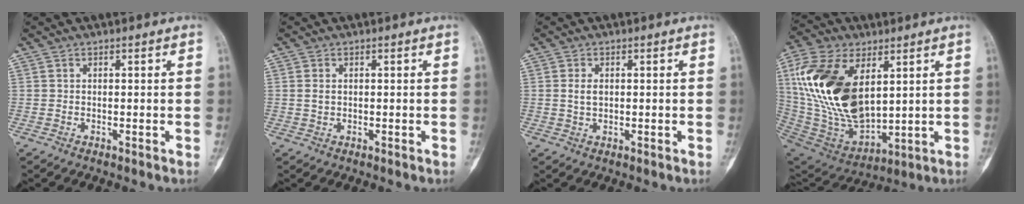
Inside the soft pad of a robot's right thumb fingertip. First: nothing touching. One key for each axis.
{"total": 1.4, "fx": 0.2, "fy": 0.8, "fz": 1.0, "tx": -0.020, "ty": -0.002, "tz": 0.007}
{"total": 2.3, "fx": 0.3, "fy": 1.3, "fz": 1.8, "tx": -0.033, "ty": -0.001, "tz": 0.008}
{"total": 24.2, "fx": 5.6, "fy": 13.8, "fz": 19.2, "tx": -0.379, "ty": -0.027, "tz": 0.113}